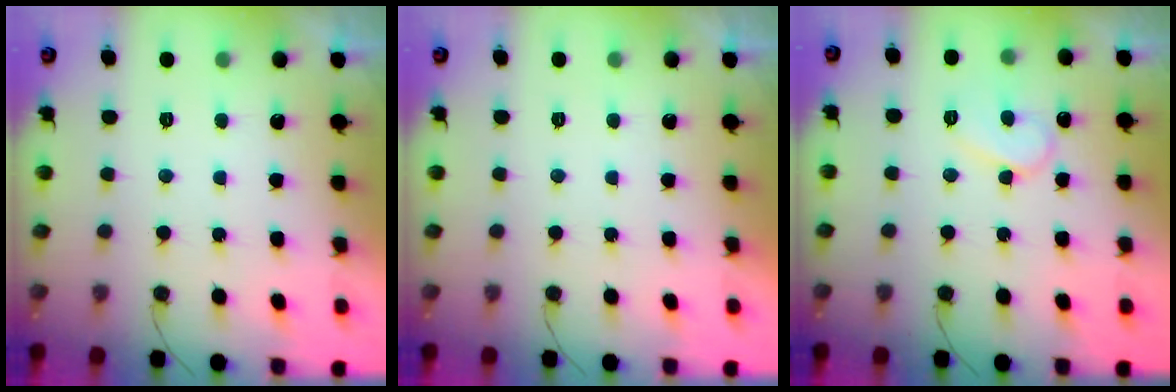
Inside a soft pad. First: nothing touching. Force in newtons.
{"total": 1.7, "press": 1.7, "slide": 0.1}
{"total": 8.6, "press": 8.5, "slide": 0.8}